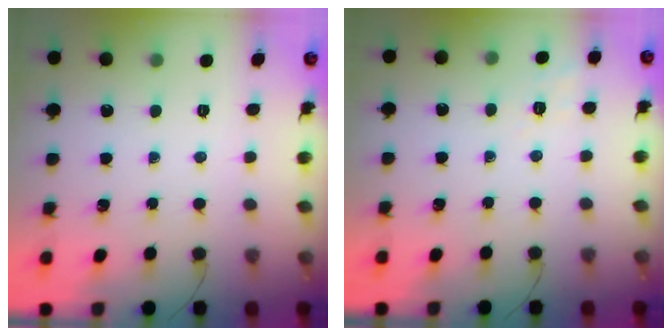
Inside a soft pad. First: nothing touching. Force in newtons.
{"total": 2.1, "press": 0.6, "slide": 2.0}